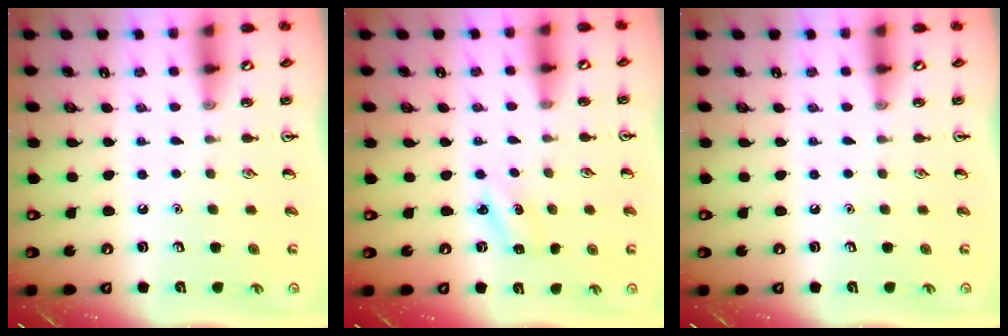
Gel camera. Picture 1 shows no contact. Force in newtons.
{"total": 2.5, "press": 2.3, "slide": 0.9}
{"total": 0.0}